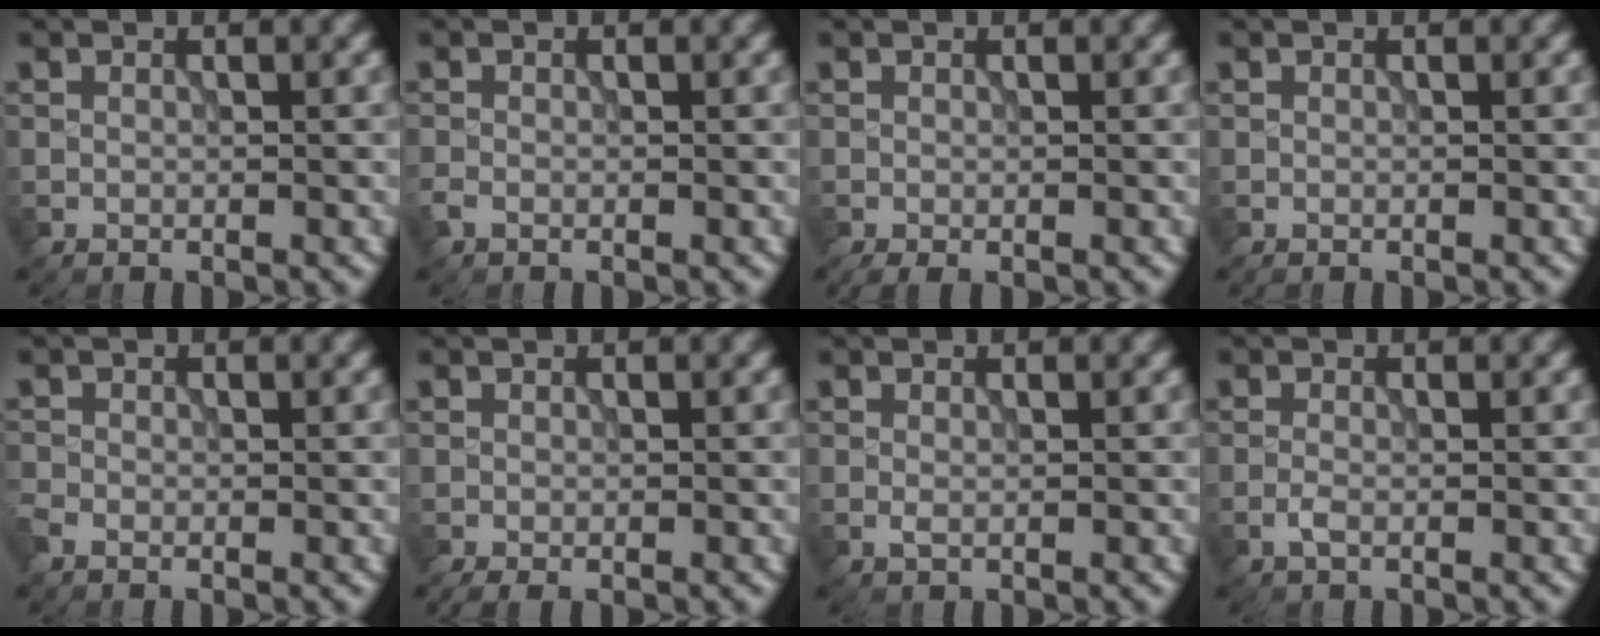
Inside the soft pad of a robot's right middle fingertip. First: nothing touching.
{"total": 0.8, "force": [-0.6, 0.5, 0.3], "torque": [-0.009, -0.001, -0.014]}
{"total": 1.2, "force": [-0.6, 0.5, 0.8], "torque": [-0.022, -0.006, -0.011]}
{"total": 0.0}
{"total": 1.1, "force": [-0.9, 0.5, 0.4], "torque": [-0.009, -0.004, -0.025]}
{"total": 1.6, "force": [-1.2, 0.5, 0.9], "torque": [-0.019, -0.006, -0.018]}
{"total": 0.6, "force": [-0.1, 0.2, 0.5], "torque": [-0.013, -0.003, -0.002]}
{"total": 1.0, "force": [-0.6, 0.3, 0.7], "torque": [-0.020, 0.000, -0.015]}